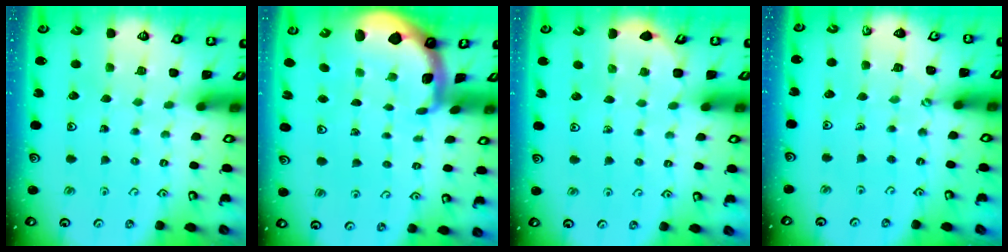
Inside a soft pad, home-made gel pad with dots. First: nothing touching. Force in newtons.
{"total": 1.9, "press": 1.9, "slide": 0.4}
{"total": 2.6, "press": 2.4, "slide": 1.0}
{"total": 2.4, "press": 2.4, "slide": 0.3}